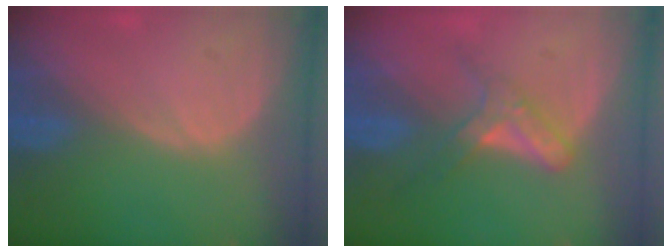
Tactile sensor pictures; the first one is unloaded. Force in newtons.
{"total": 5.6, "press": 4.9, "slide": 2.8}